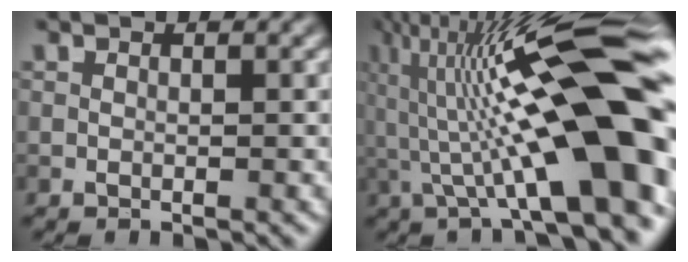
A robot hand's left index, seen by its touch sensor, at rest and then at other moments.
{"total": 16.3, "force": [-0.2, 3.5, 15.9], "torque": [-0.226, 0.040, -0.005]}